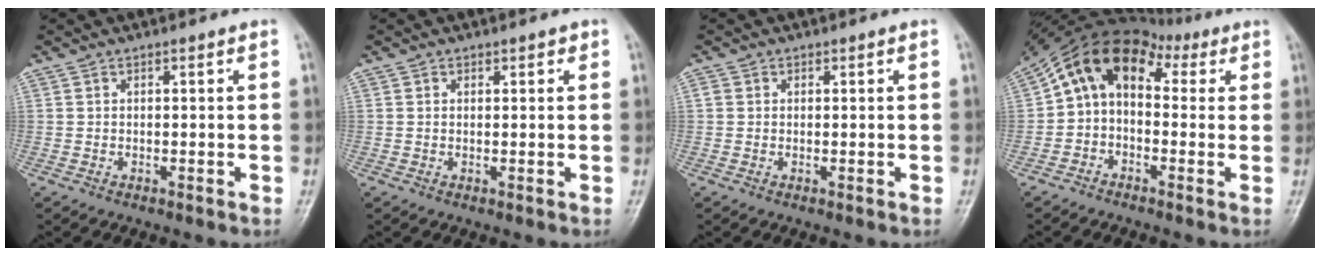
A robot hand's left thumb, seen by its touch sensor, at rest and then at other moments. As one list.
[{"total": 0.7, "force": [0.4, 0.6, 0.3], "torque": [0.002, -0.002, 0.004]}, {"total": 1.1, "force": [0.2, 1.0, 0.3], "torque": [0.003, 0.001, 0.002]}, {"total": 10.9, "force": [1.6, 7.8, 7.4], "torque": [-0.105, 0.052, 0.010]}]